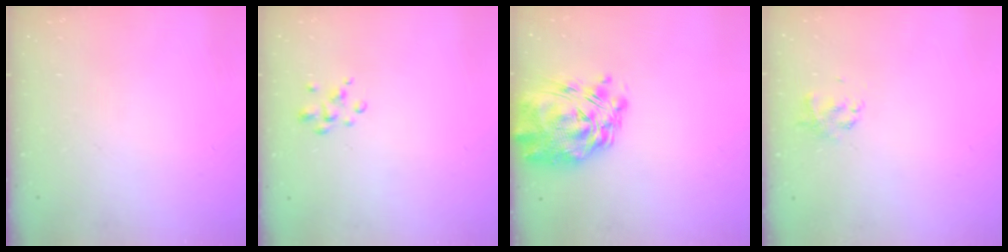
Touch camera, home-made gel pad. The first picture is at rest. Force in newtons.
{"total": 2.6, "press": 2.5, "slide": 0.5}
{"total": 12.2, "press": 11.2, "slide": 4.7}
{"total": 1.7, "press": 1.6, "slide": 0.5}